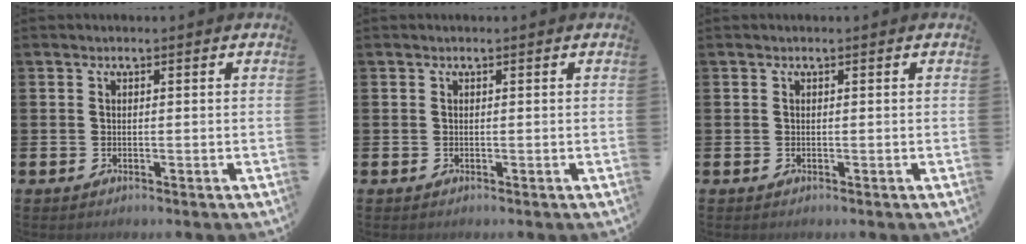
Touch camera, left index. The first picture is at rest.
{"total": 0.0}
{"total": 0.0}